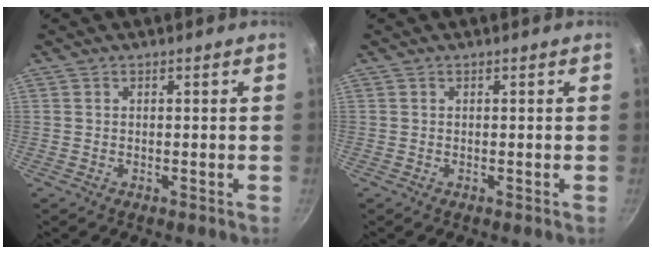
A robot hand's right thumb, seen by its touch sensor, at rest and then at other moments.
{"total": 0.0}